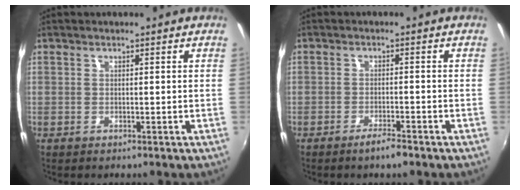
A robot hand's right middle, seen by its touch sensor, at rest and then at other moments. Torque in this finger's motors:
{"motor_torque": [1.08, -0.98, 0.55, 0.21]}